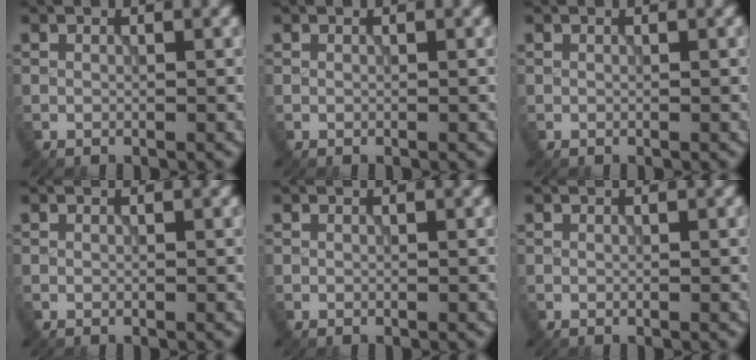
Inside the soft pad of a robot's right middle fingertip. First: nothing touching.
{"total": 0.0}
{"total": 0.0}
{"total": 0.0}
{"total": 0.0}
{"total": 0.0}